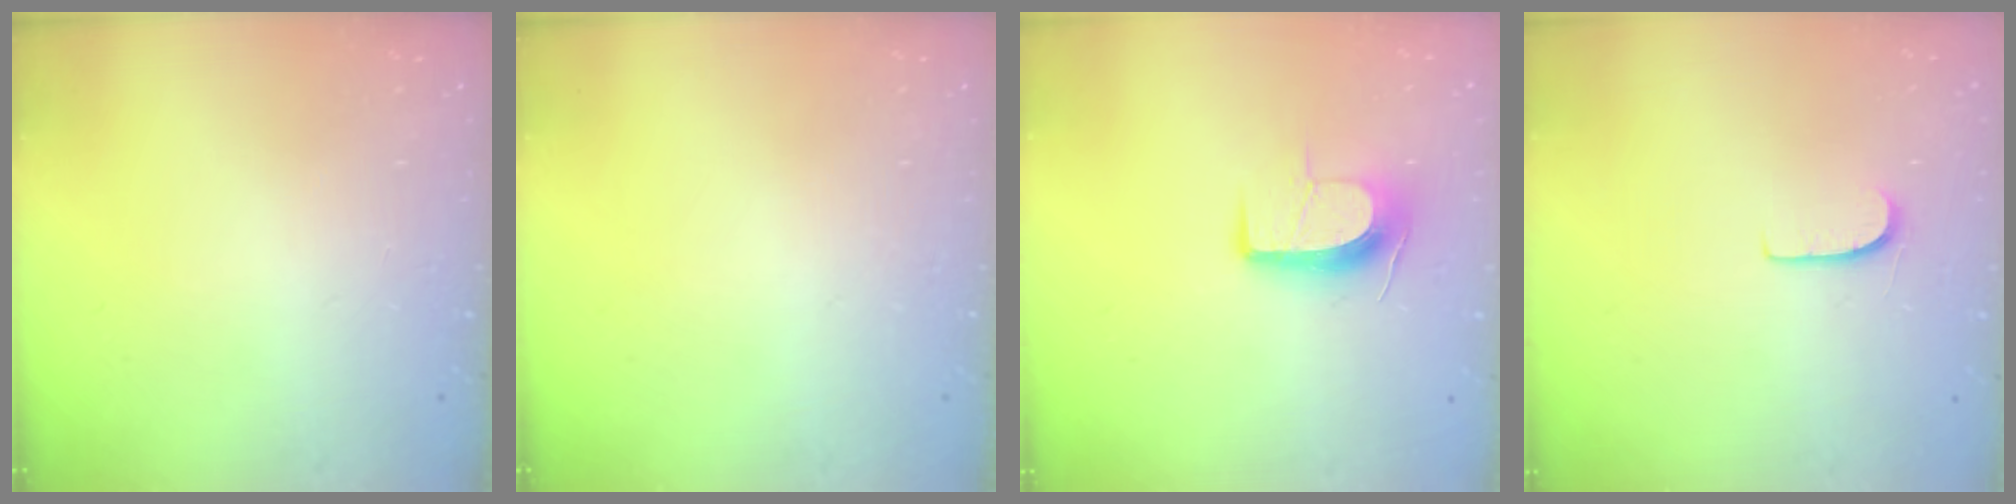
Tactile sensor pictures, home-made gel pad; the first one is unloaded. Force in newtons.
{"total": 0.0}
{"total": 9.9, "press": 9.9, "slide": 0.6}
{"total": 5.9, "press": 5.9, "slide": 0.4}